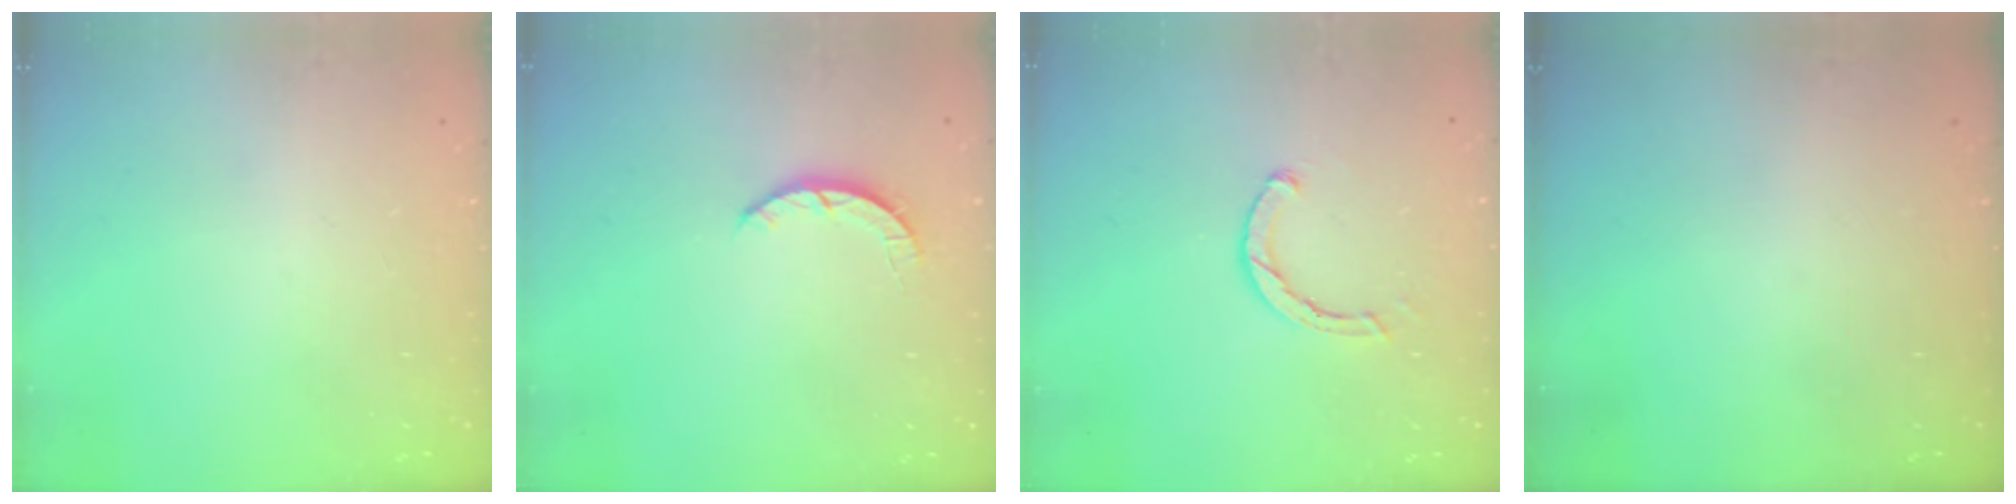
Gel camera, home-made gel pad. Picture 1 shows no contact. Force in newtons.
{"total": 2.5, "press": 2.4, "slide": 0.4}
{"total": 2.5, "press": 2.5, "slide": 0.1}
{"total": 0.0}